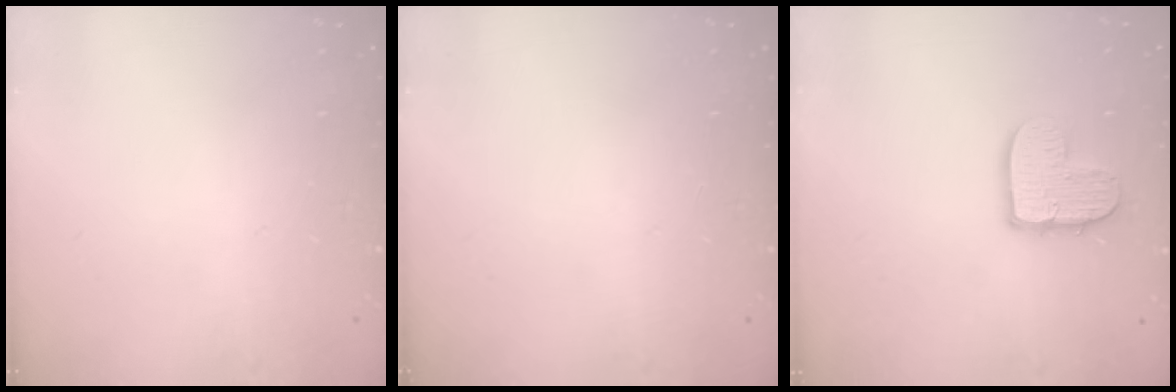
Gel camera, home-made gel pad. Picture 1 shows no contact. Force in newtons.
{"total": 0.0}
{"total": 10.1, "press": 10.1, "slide": 0.7}